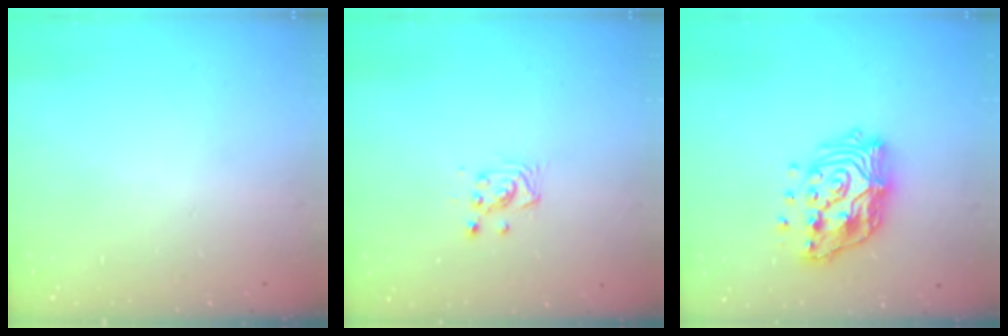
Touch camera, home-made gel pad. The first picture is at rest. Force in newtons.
{"total": 3.8, "press": 3.8, "slide": 0.5}
{"total": 15.9, "press": 15.8, "slide": 1.5}